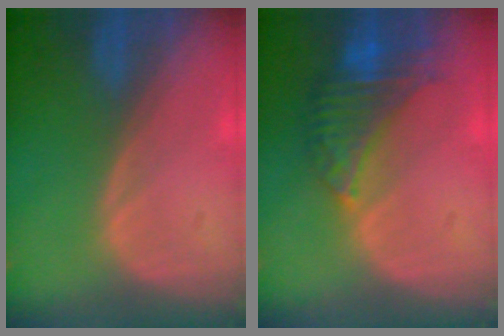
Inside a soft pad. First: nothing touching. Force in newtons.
{"total": 8.1, "press": 6.9, "slide": 4.1}